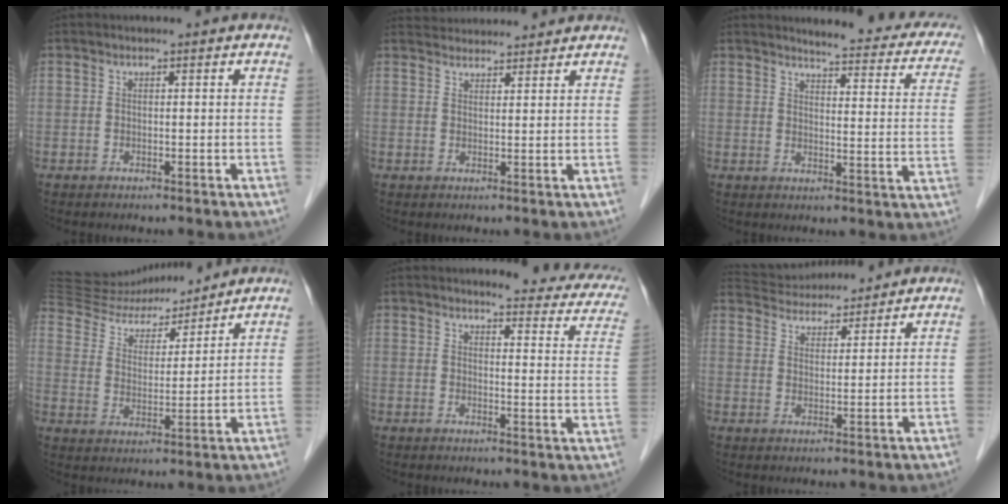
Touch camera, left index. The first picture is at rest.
{"total": 8.1, "force": [7.8, 1.7, 1.3], "torque": [-0.013, 0.031, 0.113]}
{"total": 17.0, "force": [15.2, 3.5, 6.8], "torque": [-0.054, -0.041, 0.153]}
{"total": 16.6, "force": [15.7, 4.1, 3.5], "torque": [-0.067, 0.011, 0.275]}
{"total": 13.3, "force": [12.0, 2.9, 5.0], "torque": [-0.025, -0.042, 0.107]}
{"total": 10.8, "force": [10.2, 2.4, 2.5], "torque": [-0.040, 0.025, 0.167]}